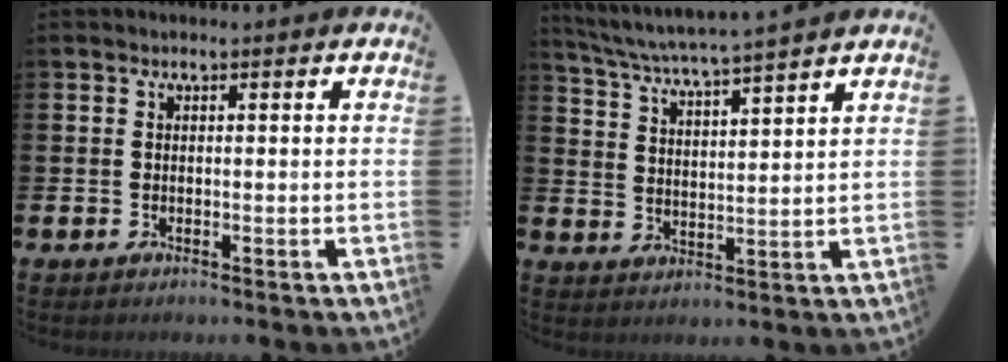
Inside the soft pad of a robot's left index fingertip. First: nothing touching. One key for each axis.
{"total": 5.3, "fx": 5.1, "fy": -0.5, "fz": 1.4, "tx": -0.049, "ty": -0.037, "tz": 0.085}